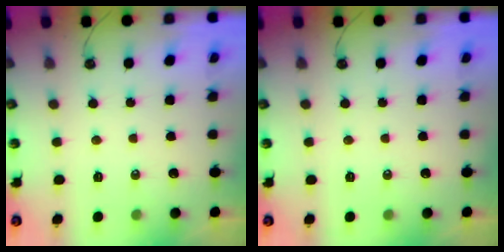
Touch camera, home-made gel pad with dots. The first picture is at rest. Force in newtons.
{"total": 0.0}